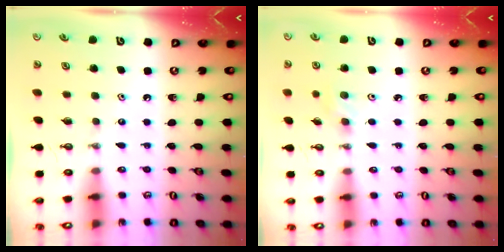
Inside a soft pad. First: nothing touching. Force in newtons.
{"total": 2.1, "press": 2.0, "slide": 0.5}